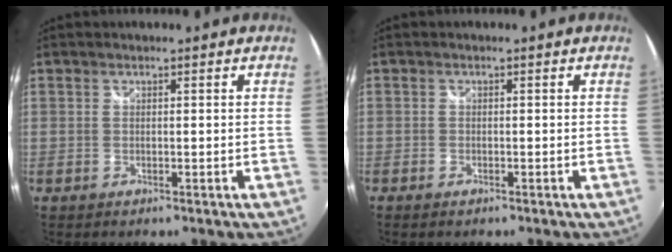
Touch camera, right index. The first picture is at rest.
{"total": 1.2, "force": [-1.0, 0.5, 0.4], "torque": [-0.009, -0.005, -0.020]}